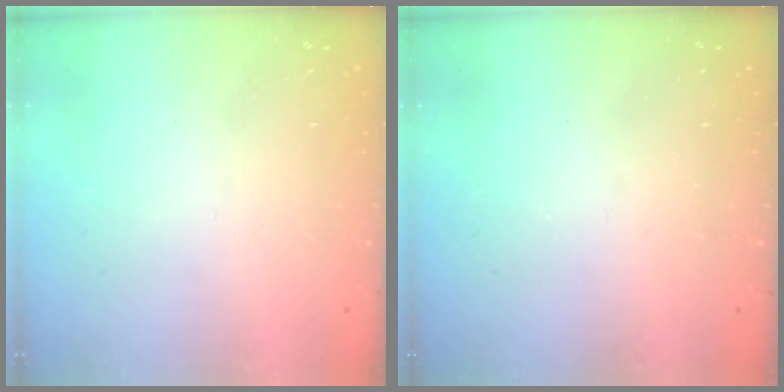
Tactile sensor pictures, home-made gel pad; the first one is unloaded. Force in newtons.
{"total": 2.5, "press": 2.4, "slide": 0.4}